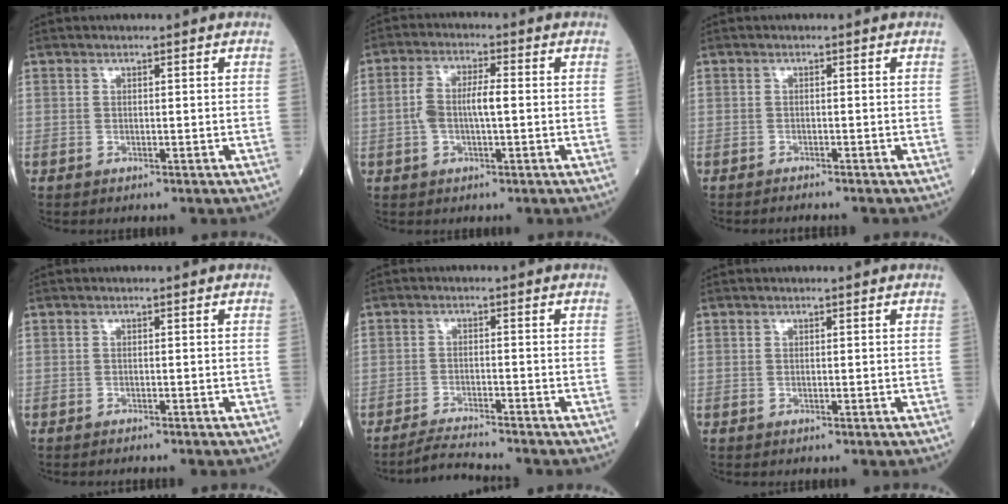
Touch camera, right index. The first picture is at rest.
{"total": 5.7, "force": [-0.2, 1.8, 5.4], "torque": [-0.115, 0.018, -0.004]}
{"total": 2.3, "force": [-2.3, -0.1, 0.5], "torque": [-0.005, -0.002, -0.029]}
{"total": 1.6, "force": [-1.5, 0.0, 0.5], "torque": [-0.006, 0.000, -0.019]}
{"total": 4.6, "force": [-4.5, -1.0, 0.8], "torque": [-0.016, -0.020, -0.078]}
{"total": 0.0}